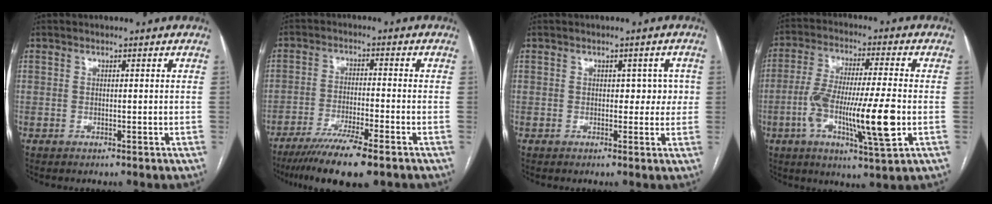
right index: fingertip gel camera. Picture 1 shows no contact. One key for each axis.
{"total": 10.9, "fx": -7.9, "fy": 0.7, "fz": 7.4, "tx": -0.118, "ty": -0.026, "tz": -0.128}
{"total": 3.2, "fx": 0.3, "fy": 2.2, "fz": 2.3, "tx": -0.015, "ty": 0.015, "tz": 0.004}
{"total": 14.9, "fx": -3.5, "fy": 1.3, "fz": 14.4, "tx": -0.265, "ty": -0.008, "tz": -0.061}